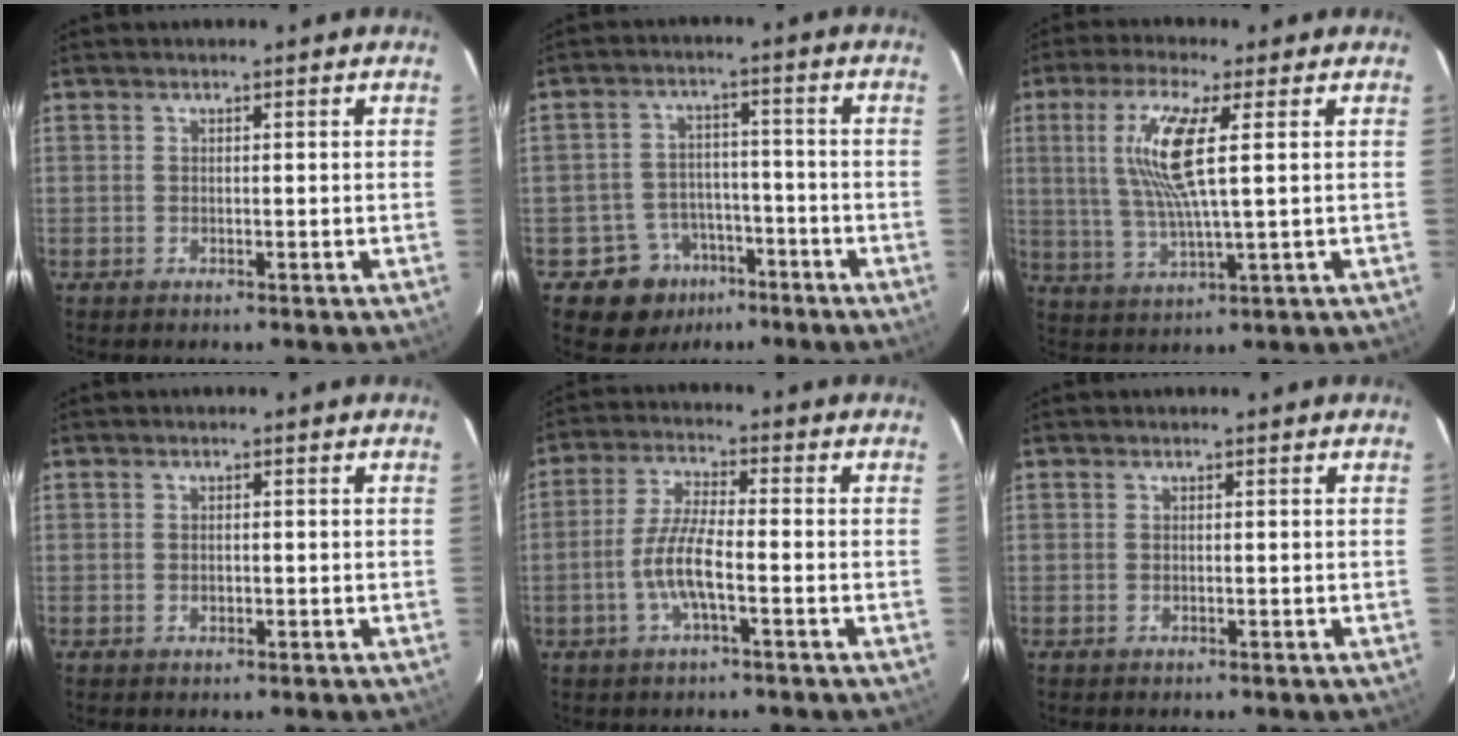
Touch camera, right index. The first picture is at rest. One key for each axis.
{"total": 8.5, "fx": -5.4, "fy": 6.6, "fz": 1.1, "tx": -0.034, "ty": 0.029, "tz": -0.073}
{"total": 11.2, "fx": 2.8, "fy": 1.1, "fz": 10.8, "tx": -0.216, "ty": 0.000, "tz": 0.059}
{"total": 1.1, "fx": -0.2, "fy": 0.8, "fz": 0.7, "tx": -0.012, "ty": 0.003, "tz": -0.004}
{"total": 7.3, "fx": -2.6, "fy": 1.3, "fz": 6.7, "tx": -0.141, "ty": 0.003, "tz": -0.051}
{"total": 0.0}